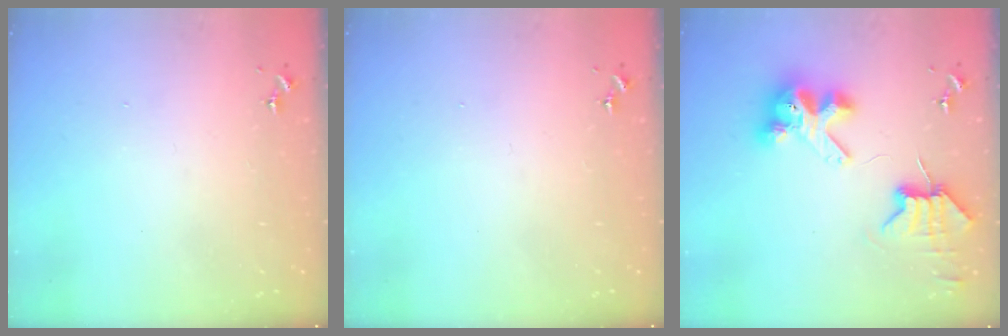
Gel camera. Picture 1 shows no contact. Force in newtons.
{"total": 0.0}
{"total": 8.8, "press": 8.7, "slide": 1.2}